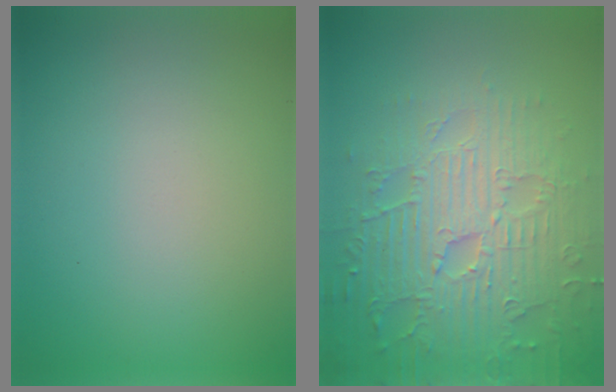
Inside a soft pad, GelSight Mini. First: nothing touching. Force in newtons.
{"total": 7.7, "press": 5.9, "slide": 4.8}